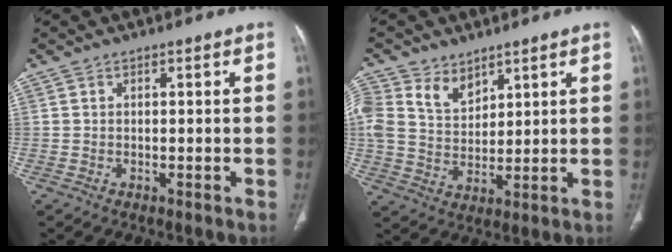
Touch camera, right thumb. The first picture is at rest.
{"total": 10.0, "force": [5.7, 6.9, 4.3], "torque": [-0.069, -0.016, 0.121]}